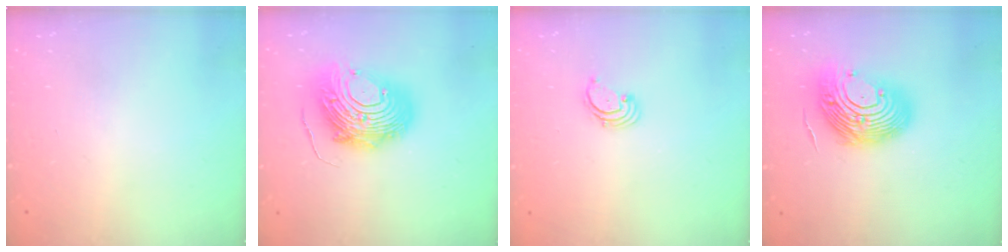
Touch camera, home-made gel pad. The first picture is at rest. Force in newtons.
{"total": 14.8, "press": 14.7, "slide": 1.3}
{"total": 1.7, "press": 1.6, "slide": 0.2}
{"total": 15.5, "press": 14.6, "slide": 5.1}